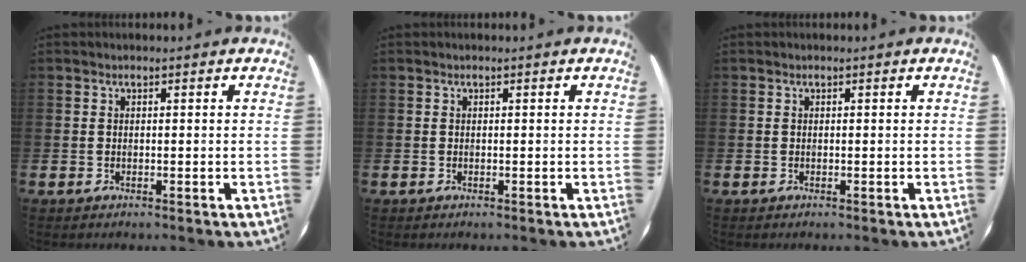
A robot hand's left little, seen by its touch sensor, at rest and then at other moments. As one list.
[{"total": 0.0}, {"total": 0.0}]